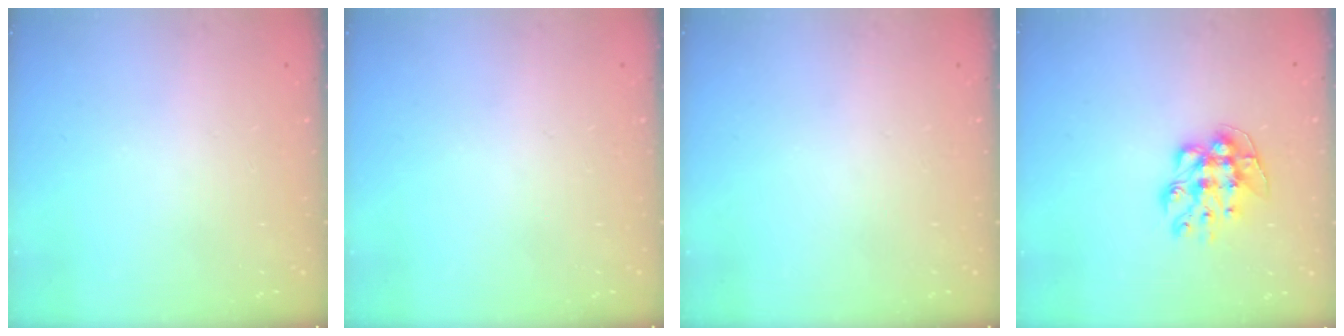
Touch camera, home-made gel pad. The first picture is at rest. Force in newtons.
{"total": 0.0}
{"total": 0.0}
{"total": 9.5, "press": 9.5, "slide": 0.3}